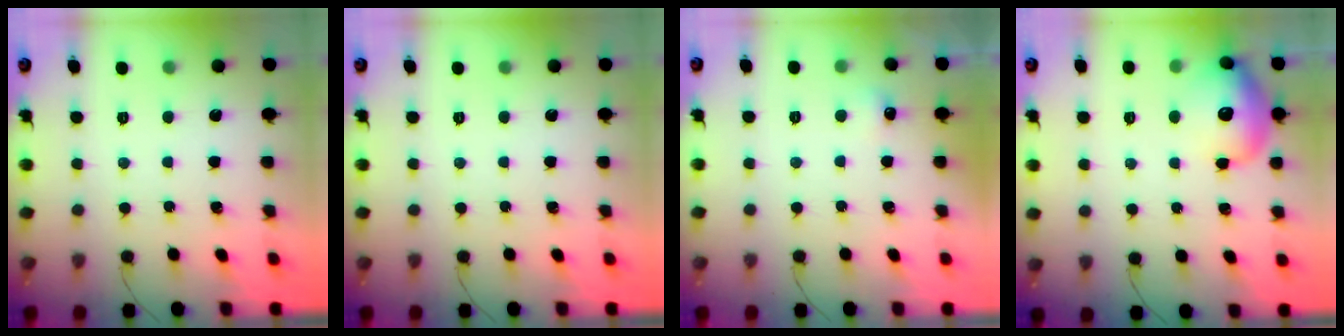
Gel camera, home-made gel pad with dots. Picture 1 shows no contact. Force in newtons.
{"total": 0.0}
{"total": 12.4, "press": 4.3, "slide": 11.6}
{"total": 14.3, "press": 14.1, "slide": 2.1}